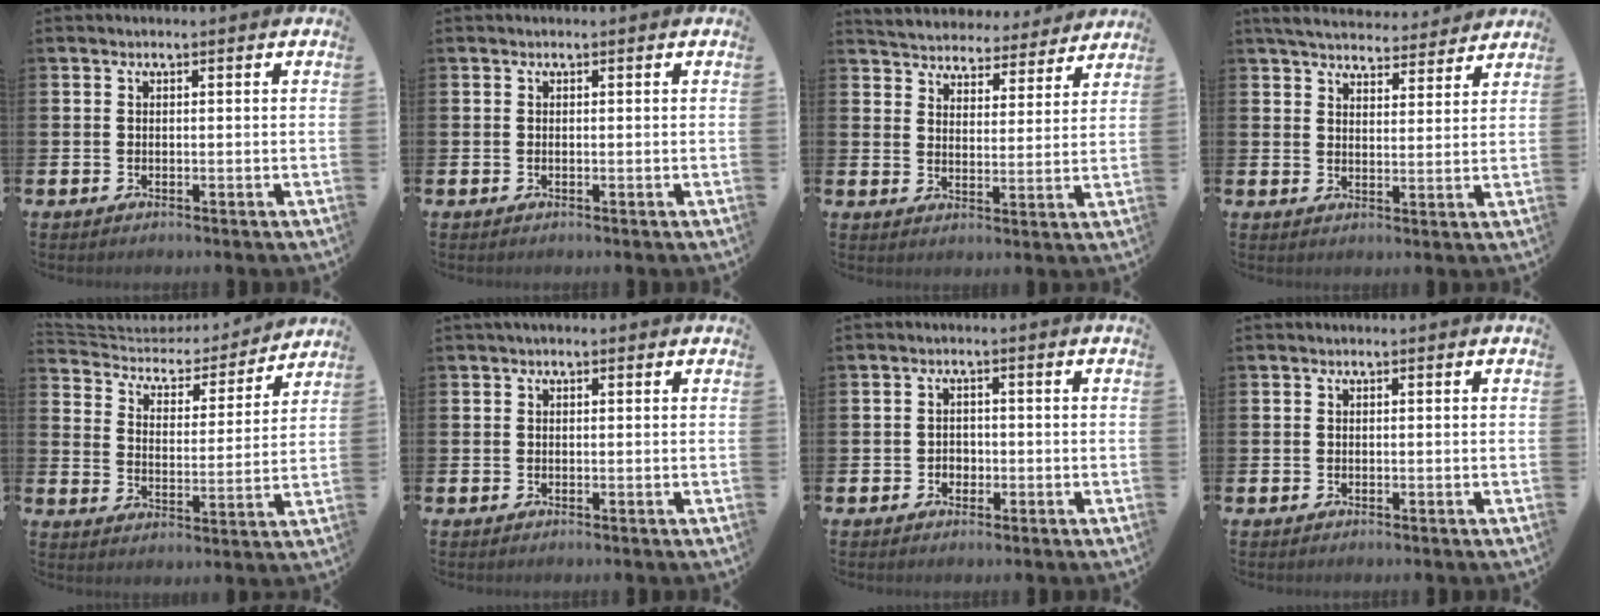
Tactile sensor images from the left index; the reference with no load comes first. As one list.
[{"total": 0.0}, {"total": 5.1, "force": [5.0, 1.0, -0.2], "torque": [-0.018, -0.041, 0.084]}, {"total": 5.3, "force": [5.1, 1.2, 0.8], "torque": [-0.029, -0.033, 0.089]}, {"total": 5.0, "force": [4.3, 2.3, 0.7], "torque": [-0.043, -0.036, 0.067]}, {"total": 0.5, "force": [0.3, 0.3, 0.3], "torque": [-0.004, 0.004, 0.003]}, {"total": 1.8, "force": [-0.5, 1.6, 0.5], "torque": [-0.001, 0.001, -0.017]}, {"total": 0.0}]